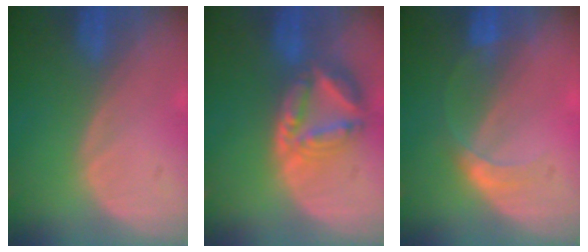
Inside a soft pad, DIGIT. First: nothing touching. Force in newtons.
{"total": 8.1, "press": 7.0, "slide": 4.0}
{"total": 2.9, "press": 2.9, "slide": 0.1}